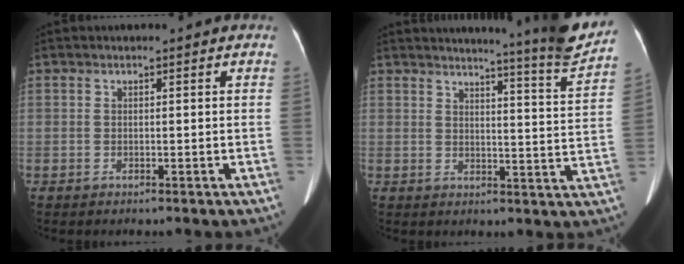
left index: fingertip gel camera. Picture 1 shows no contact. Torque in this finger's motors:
{"motor_torque": [-0.66, -1.27, 0.07, 0.08]}